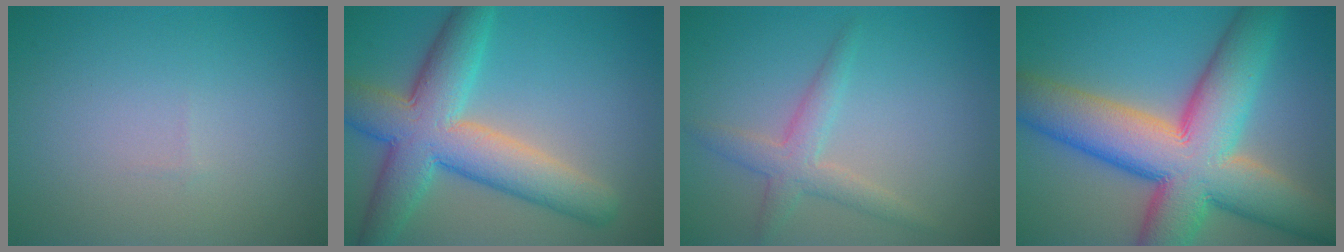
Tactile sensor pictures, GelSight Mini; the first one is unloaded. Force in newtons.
{"total": 9.0, "press": 9.0, "slide": 0.4}
{"total": 2.7, "press": 2.7, "slide": 0.2}
{"total": 14.1, "press": 14.1, "slide": 0.8}